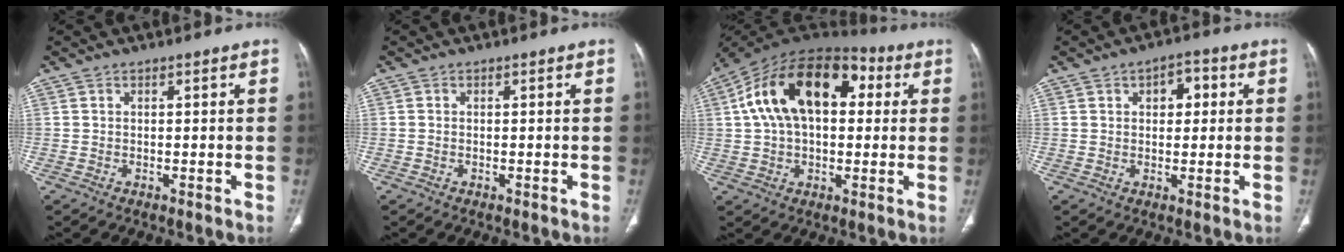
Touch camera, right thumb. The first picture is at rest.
{"total": 0.0}
{"total": 21.0, "force": [4.9, 12.5, 16.2], "torque": [-0.267, 0.040, 0.071]}
{"total": 4.8, "force": [1.4, 3.0, 3.5], "torque": [-0.027, 0.004, 0.015]}